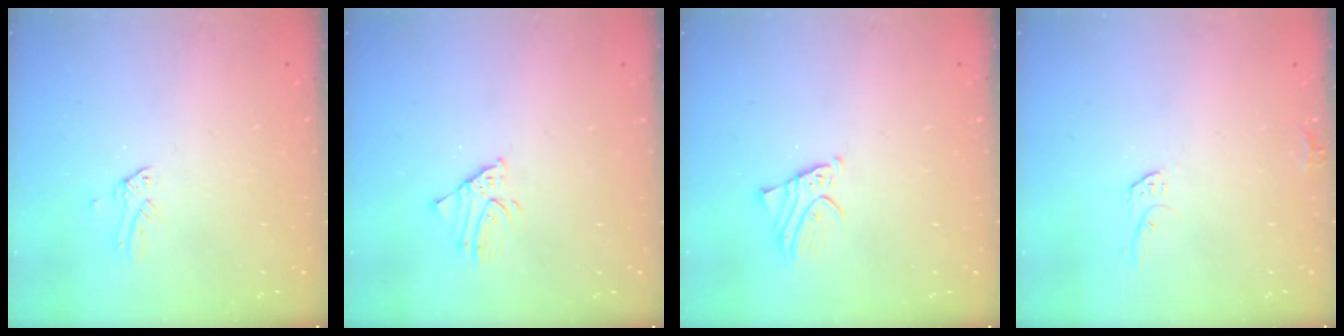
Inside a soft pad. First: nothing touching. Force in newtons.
{"total": 1.9, "press": 1.9, "slide": 0.1}
{"total": 2.0, "press": 2.0, "slide": 0.2}
{"total": 6.0, "press": 6.0, "slide": 0.4}